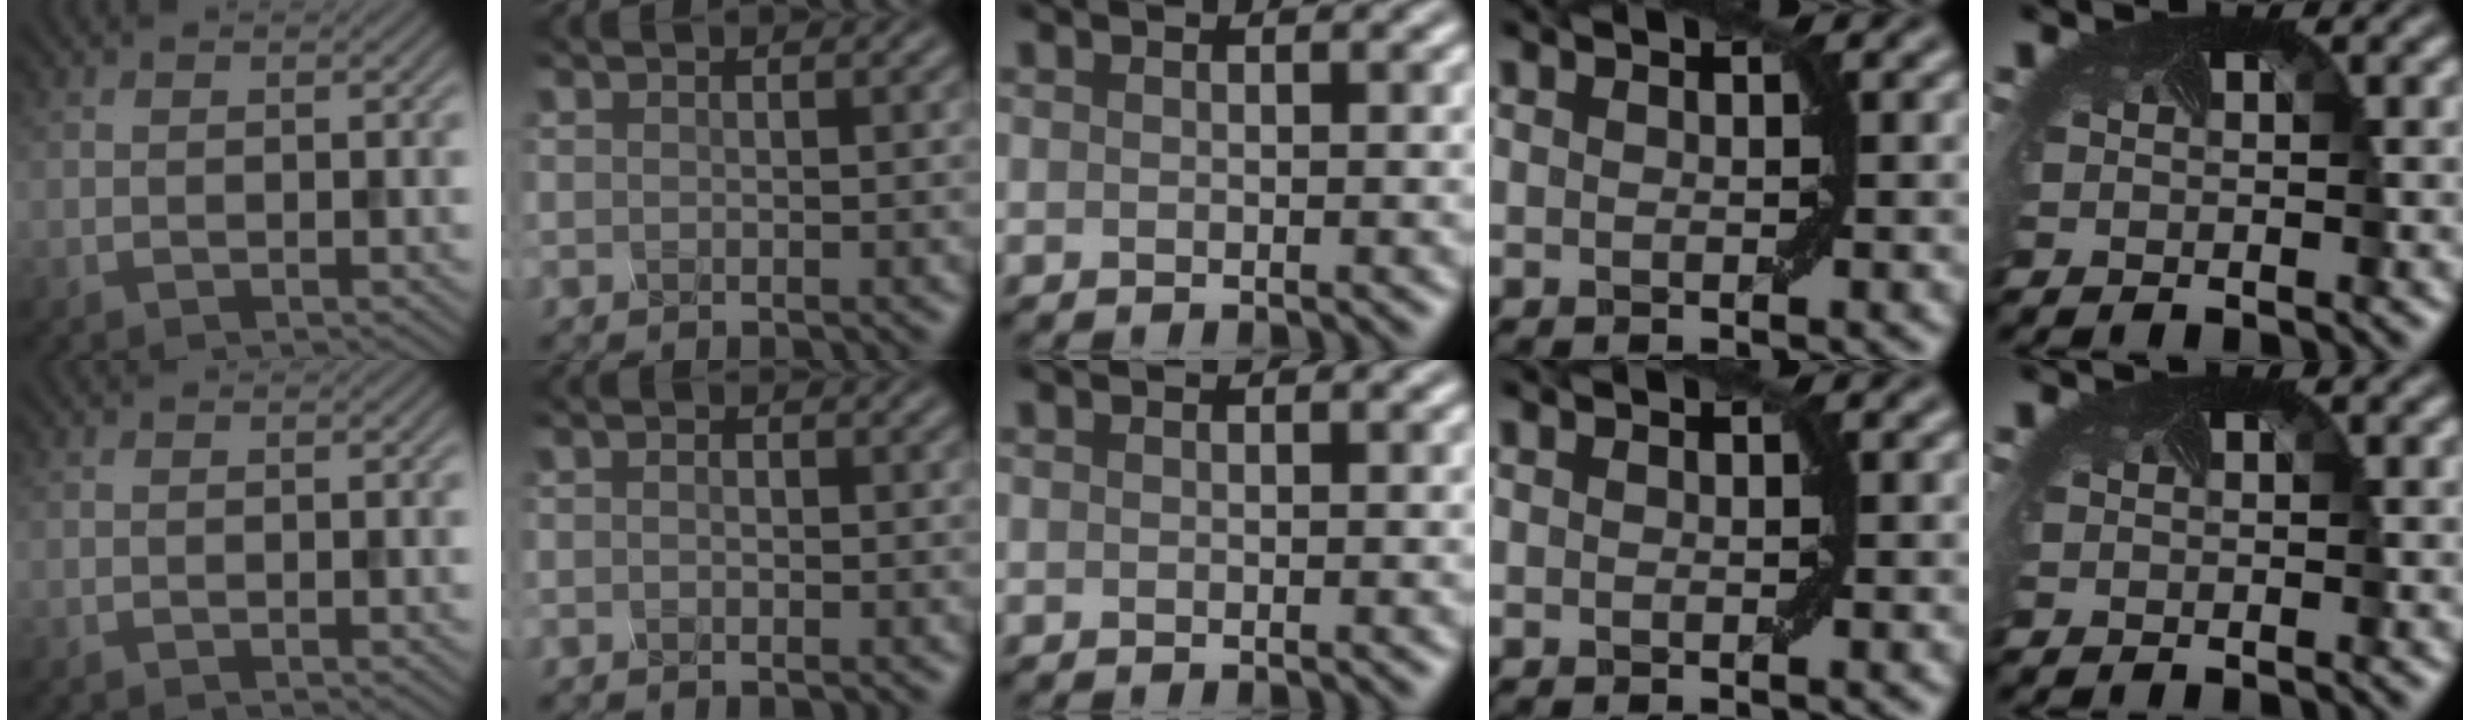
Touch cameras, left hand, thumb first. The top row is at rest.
{"index": {"total": 0.8, "force": [-0.1, 0.5, 0.6], "torque": [-0.008, -0.002, -0.003]}}